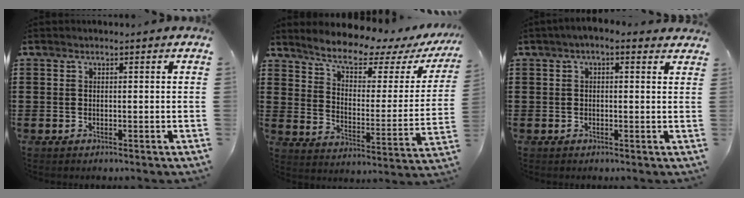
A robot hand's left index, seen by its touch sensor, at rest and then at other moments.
{"total": 7.2, "force": [6.0, 1.6, 3.6], "torque": [-0.082, -0.042, 0.097]}
{"total": 1.6, "force": [0.3, 0.9, 1.4], "torque": [-0.027, 0.007, 0.002]}